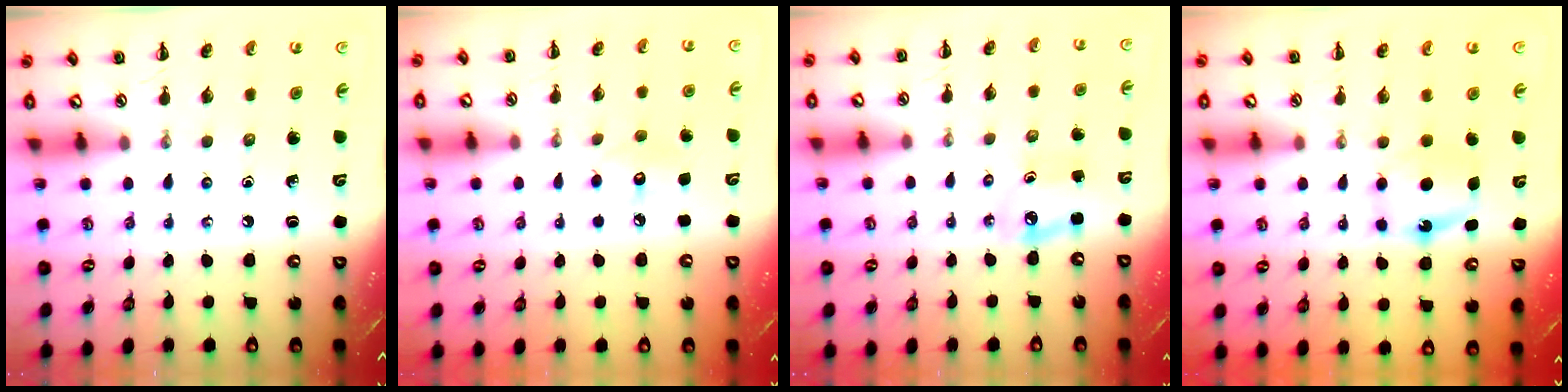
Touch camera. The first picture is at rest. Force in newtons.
{"total": 7.1, "press": 6.9, "slide": 1.5}
{"total": 5.0, "press": 4.8, "slide": 1.1}
{"total": 5.3, "press": 5.2, "slide": 1.2}